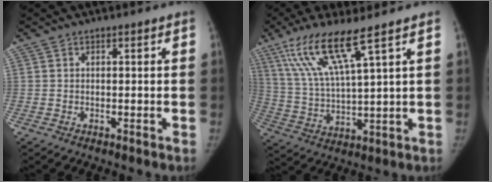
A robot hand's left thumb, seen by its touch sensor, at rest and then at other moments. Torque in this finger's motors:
{"motor_torque": [0.70, -0.39, 1.70, -1.06, 0.52]}